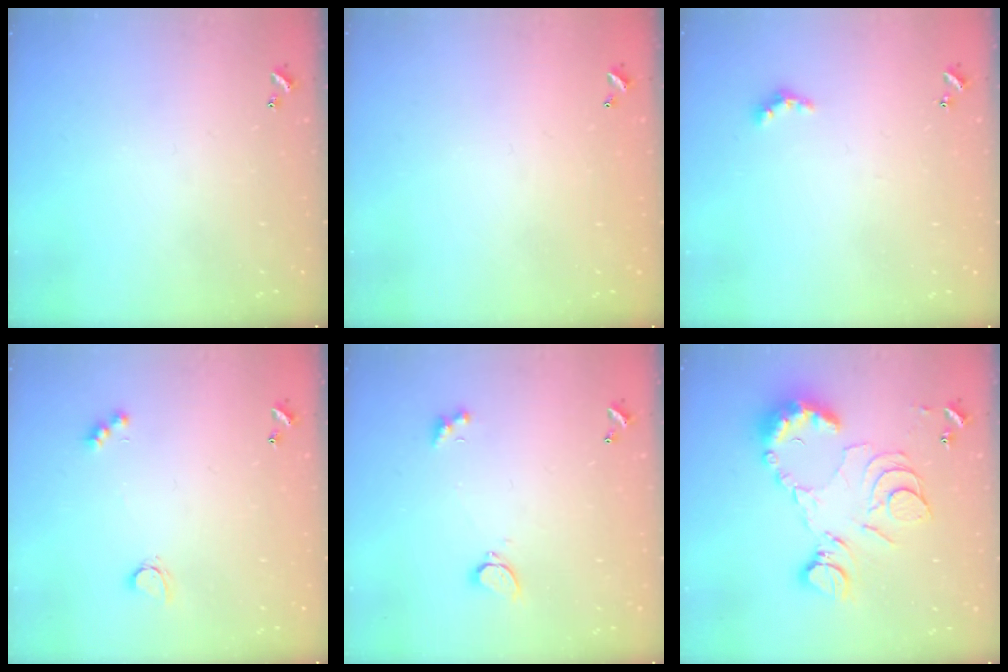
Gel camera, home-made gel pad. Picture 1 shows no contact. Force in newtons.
{"total": 2.8, "press": 2.8, "slide": 0.1}
{"total": 2.4, "press": 2.3, "slide": 0.5}
{"total": 2.9, "press": 2.9, "slide": 0.5}
{"total": 1.9, "press": 1.8, "slide": 0.6}
{"total": 14.2, "press": 14.2, "slide": 1.3}